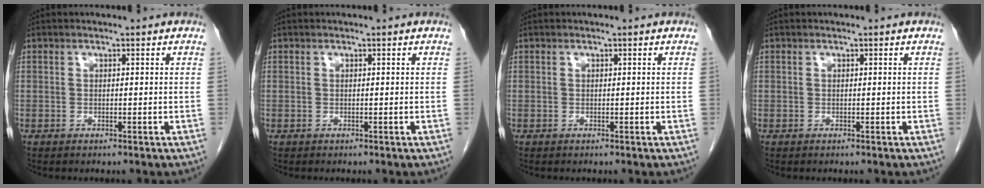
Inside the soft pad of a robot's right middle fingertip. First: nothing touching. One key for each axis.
{"total": 0.0}
{"total": 0.0}
{"total": 0.0}